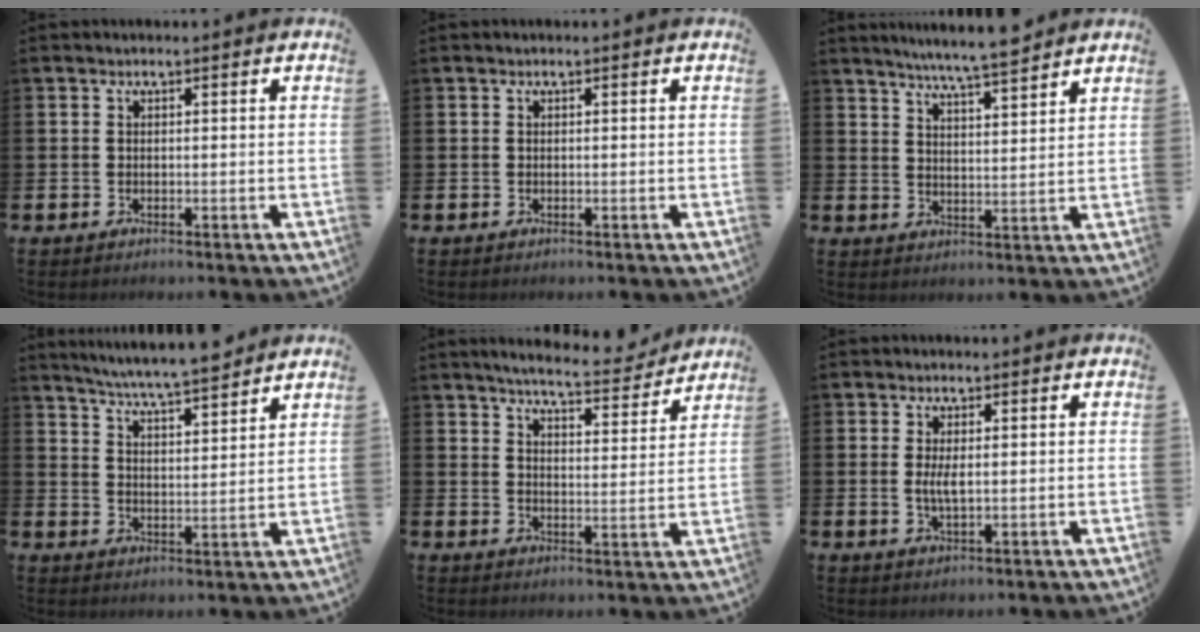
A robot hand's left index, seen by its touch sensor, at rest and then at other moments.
{"total": 0.0}
{"total": 6.1, "force": [5.9, -0.5, 1.6], "torque": [-0.043, -0.034, 0.103]}
{"total": 6.5, "force": [6.2, -0.2, 1.6], "torque": [-0.045, -0.041, 0.108]}
{"total": 6.1, "force": [5.8, 0.5, 1.8], "torque": [-0.041, -0.038, 0.096]}
{"total": 2.6, "force": [0.4, 0.9, 2.4], "torque": [-0.044, 0.002, 0.004]}